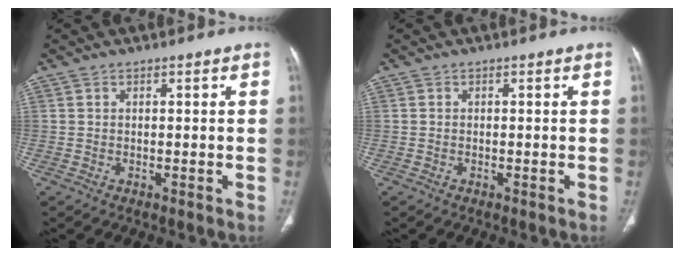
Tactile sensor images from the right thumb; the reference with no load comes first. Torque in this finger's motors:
{"motor_torque": [0.43, 0.17, 0.04, 0.17, -0.02]}